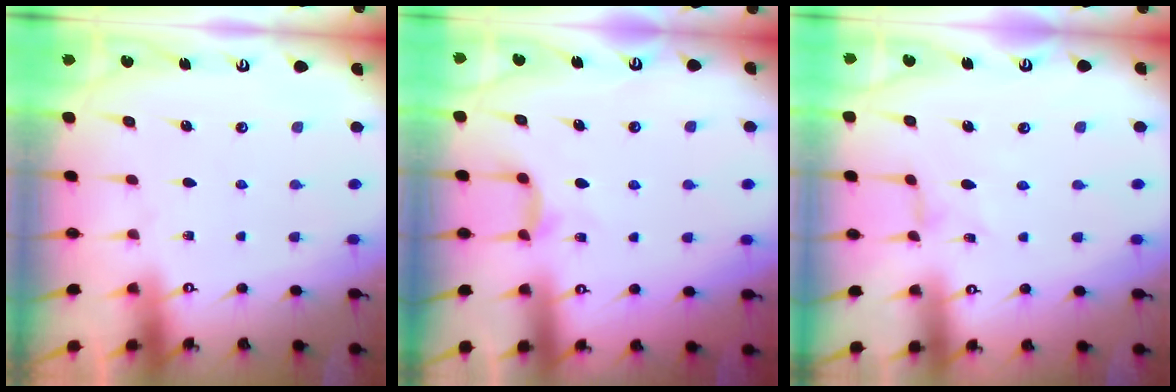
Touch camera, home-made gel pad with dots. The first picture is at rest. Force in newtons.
{"total": 5.9, "press": 5.9, "slide": 0.8}
{"total": 0.0}